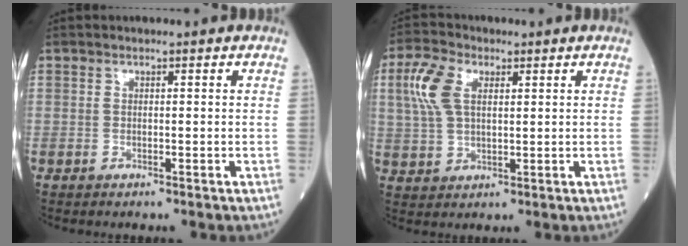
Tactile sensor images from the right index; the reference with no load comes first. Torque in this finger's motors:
{"motor_torque": [0.51, -0.16, 0.21, 0.11]}